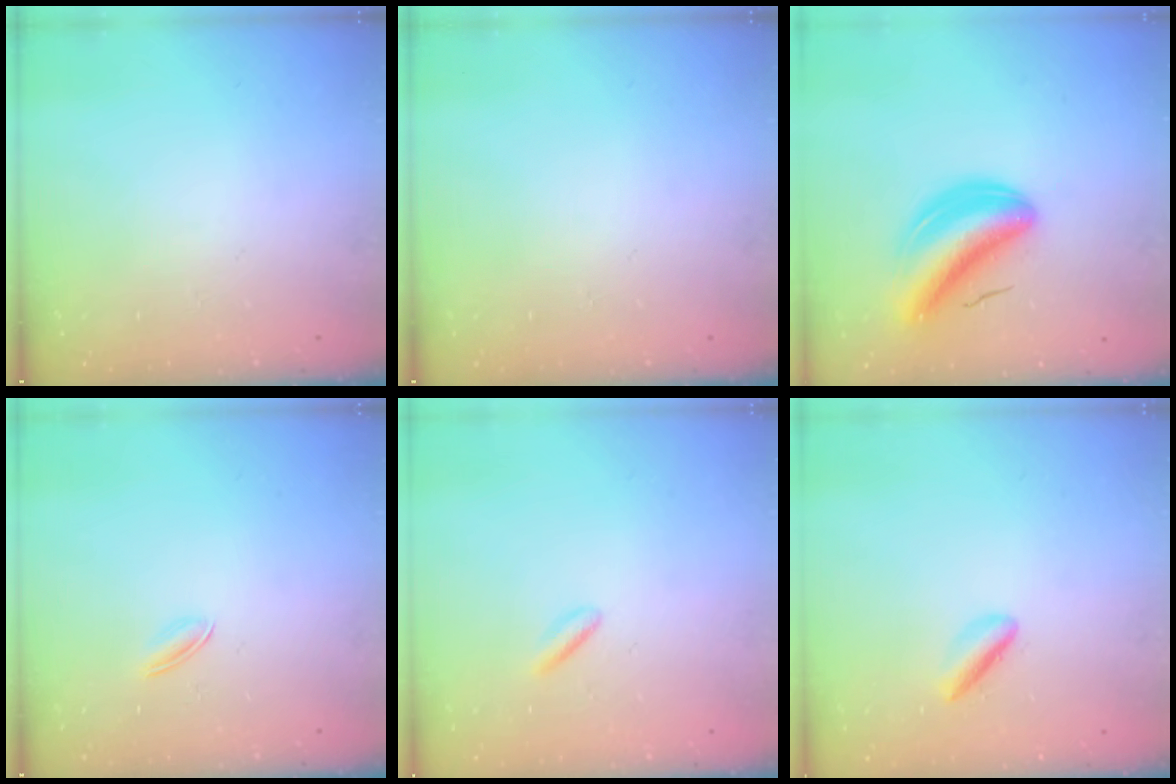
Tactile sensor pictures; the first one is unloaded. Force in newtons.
{"total": 0.0}
{"total": 8.1, "press": 7.7, "slide": 2.6}
{"total": 2.5, "press": 2.4, "slide": 0.8}
{"total": 2.3, "press": 2.1, "slide": 1.0}
{"total": 2.1, "press": 2.0, "slide": 0.5}